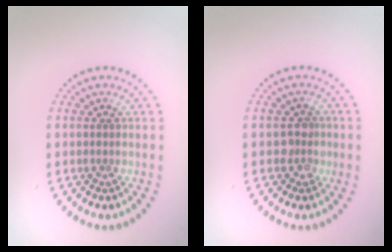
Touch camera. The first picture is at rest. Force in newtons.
{"total": 1.7, "press": 1.6, "slide": 0.6}